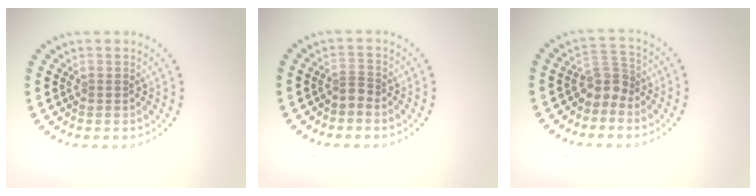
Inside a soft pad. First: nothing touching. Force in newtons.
{"total": 0.9, "press": 0.5, "slide": 0.8}
{"total": 2.4, "press": 1.7, "slide": 1.6}